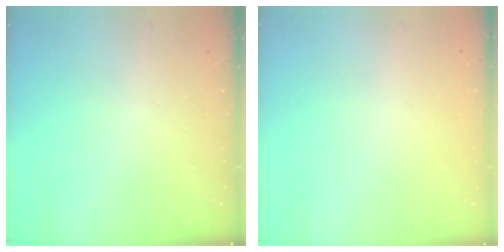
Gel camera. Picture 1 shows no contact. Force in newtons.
{"total": 0.0}